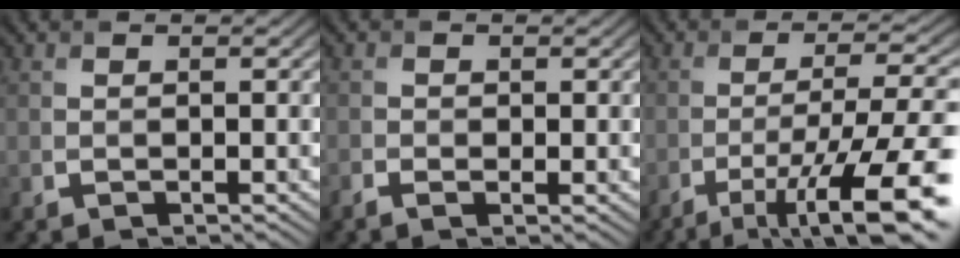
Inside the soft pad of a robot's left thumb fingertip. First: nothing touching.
{"total": 1.6, "force": [-0.6, 1.1, 1.0], "torque": [-0.028, -0.004, -0.012]}
{"total": 13.1, "force": [-7.3, 2.9, 10.4], "torque": [-0.171, -0.004, -0.113]}